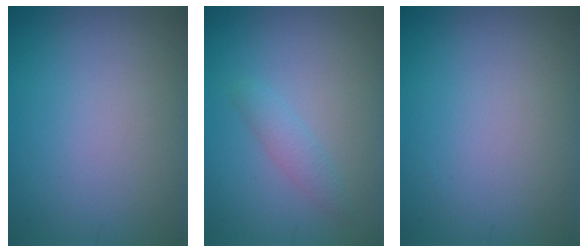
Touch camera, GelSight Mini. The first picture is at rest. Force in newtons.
{"total": 1.4, "press": 1.4, "slide": 0.0}
{"total": 0.0}